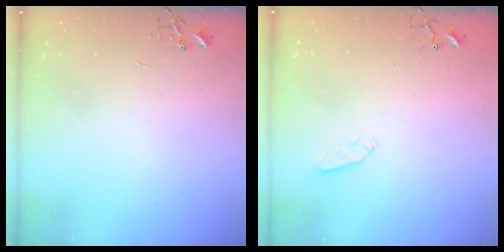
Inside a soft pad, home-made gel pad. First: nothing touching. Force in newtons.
{"total": 2.9, "press": 2.8, "slide": 0.5}